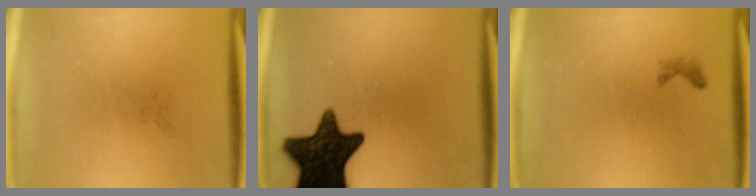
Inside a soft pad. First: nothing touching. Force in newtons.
{"total": 15.4}
{"total": 0.6}